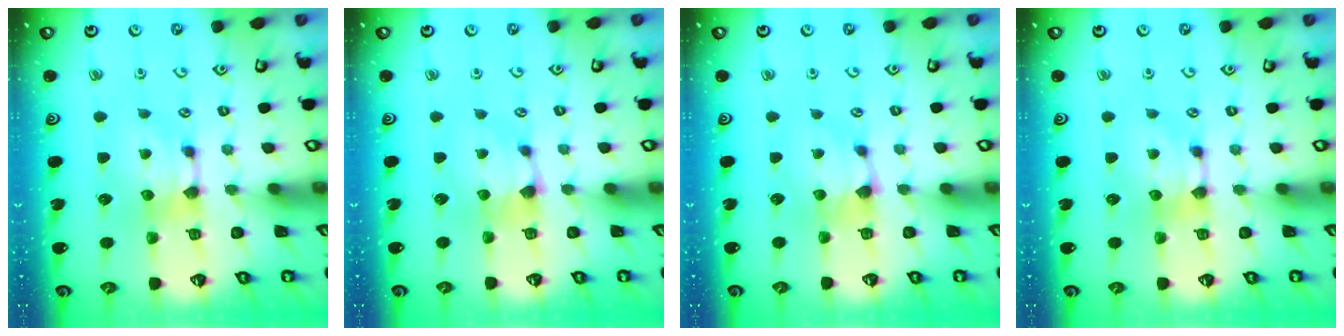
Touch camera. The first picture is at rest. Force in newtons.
{"total": 1.1, "press": 0.9, "slide": 0.5}
{"total": 1.1, "press": 0.9, "slide": 0.5}
{"total": 0.0}